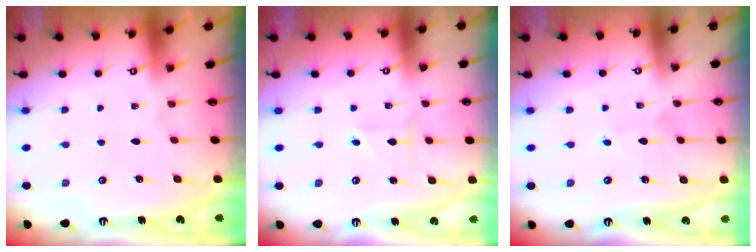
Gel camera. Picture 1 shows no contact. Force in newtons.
{"total": 1.9, "press": 1.8, "slide": 0.4}
{"total": 3.6, "press": 3.5, "slide": 0.3}